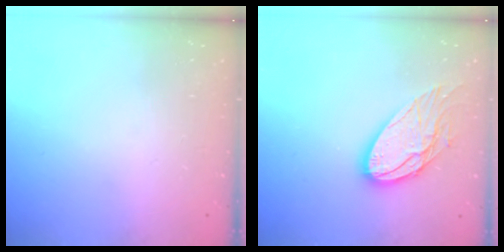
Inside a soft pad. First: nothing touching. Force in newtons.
{"total": 14.0, "press": 13.9, "slide": 1.2}